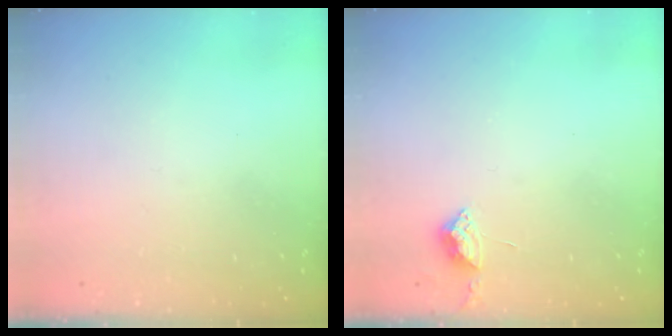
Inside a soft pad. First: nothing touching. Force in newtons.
{"total": 3.9, "press": 3.9, "slide": 0.5}